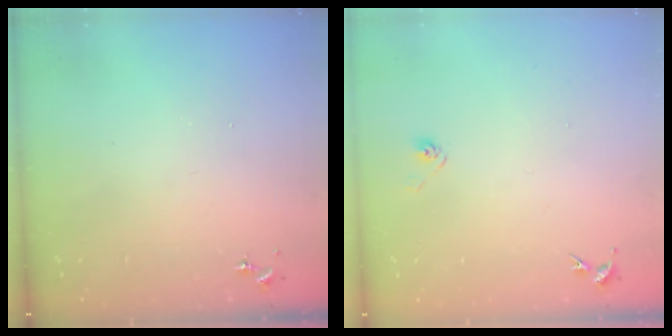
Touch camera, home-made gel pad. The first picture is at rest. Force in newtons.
{"total": 2.9, "press": 2.6, "slide": 1.4}